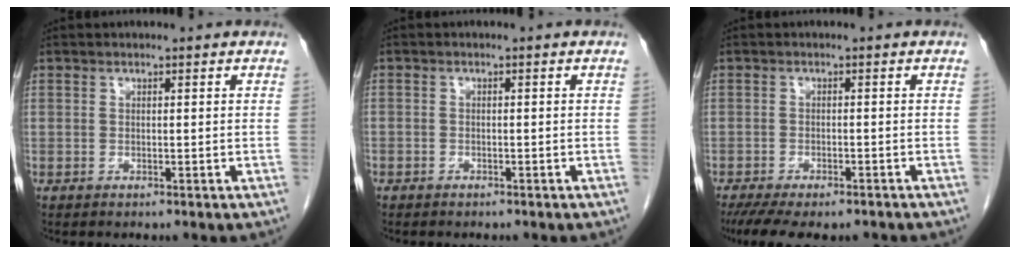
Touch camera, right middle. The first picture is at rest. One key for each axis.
{"total": 1.0, "fx": -0.8, "fy": 0.7, "fz": 0.1, "tx": -0.007, "ty": 0.002, "tz": -0.013}
{"total": 11.5, "fx": -9.1, "fy": 4.0, "fz": 5.8, "tx": -0.106, "ty": -0.010, "tz": -0.126}